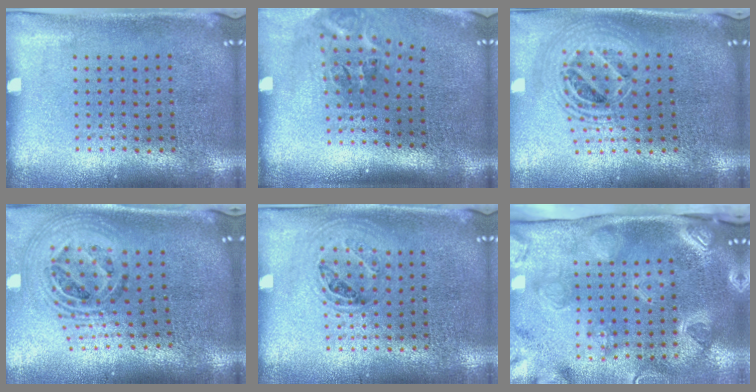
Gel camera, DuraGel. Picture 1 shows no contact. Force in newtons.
{"total": 2.3, "press": 1.4, "slide": 1.8}
{"total": 2.1, "press": 1.7, "slide": 1.2}
{"total": 1.9, "press": 1.6, "slide": 1.1}
{"total": 1.1, "press": 1.0, "slide": 0.5}
{"total": 3.9, "press": 2.9, "slide": 2.6}